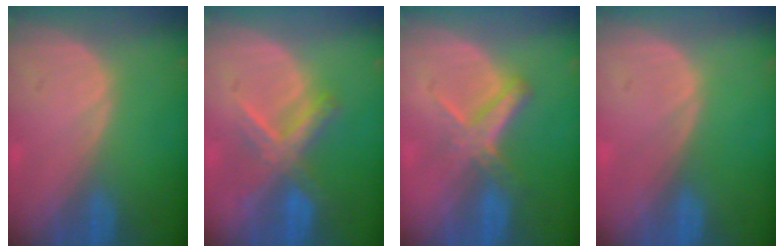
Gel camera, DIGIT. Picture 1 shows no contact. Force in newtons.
{"total": 6.3, "press": 6.2, "slide": 1.4}
{"total": 5.6, "press": 5.2, "slide": 2.2}
{"total": 0.0}